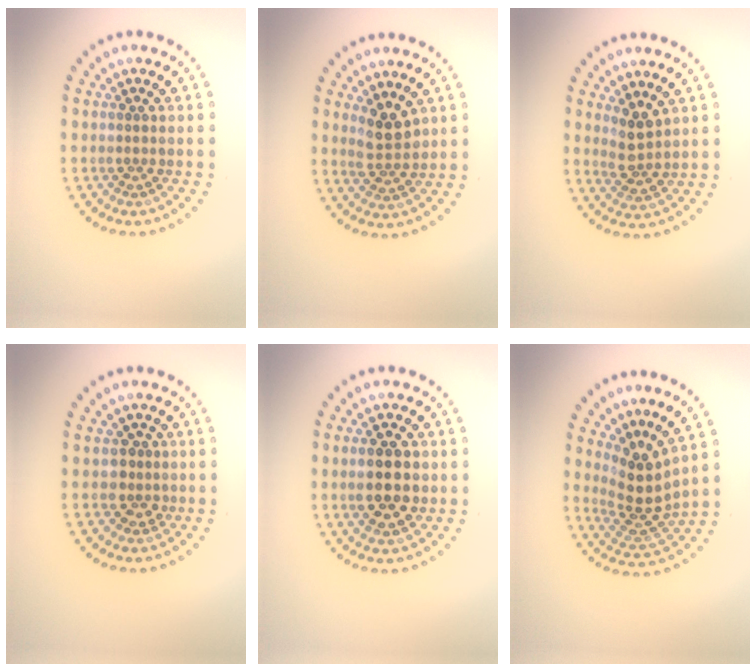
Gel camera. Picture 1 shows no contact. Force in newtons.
{"total": 2.7, "press": 2.5, "slide": 1.1}
{"total": 2.4, "press": 2.1, "slide": 1.0}
{"total": 1.8, "press": 1.4, "slide": 1.1}
{"total": 4.5, "press": 4.5, "slide": 0.3}
{"total": 3.8, "press": 2.8, "slide": 2.6}